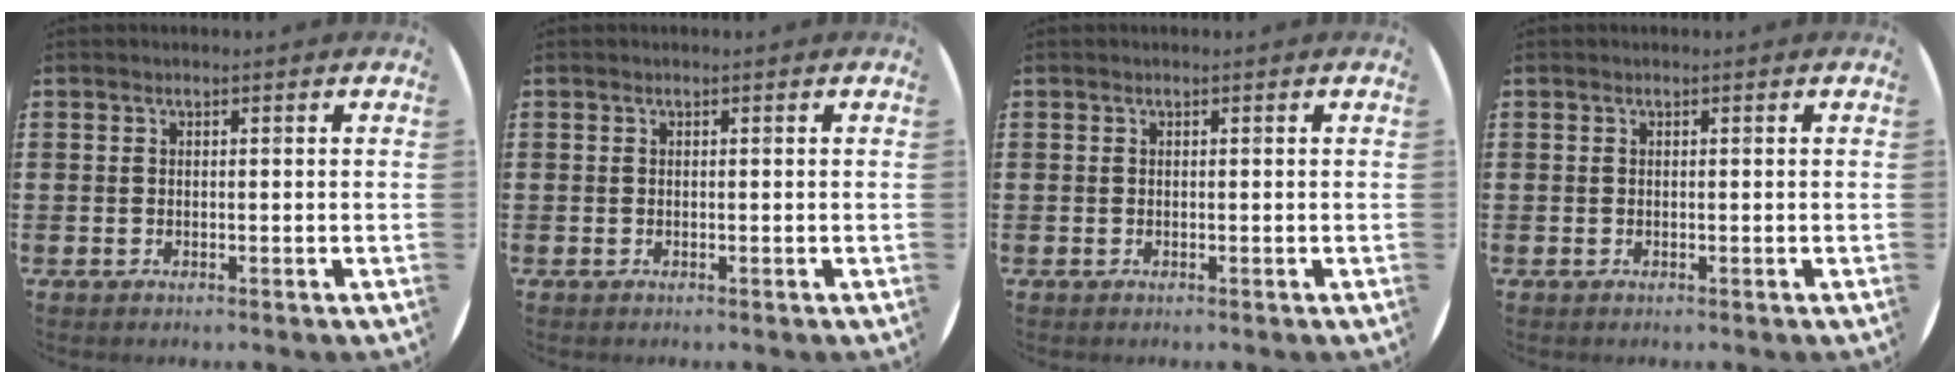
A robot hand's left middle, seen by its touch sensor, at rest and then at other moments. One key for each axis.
{"total": 0.0}
{"total": 0.0}
{"total": 0.0}